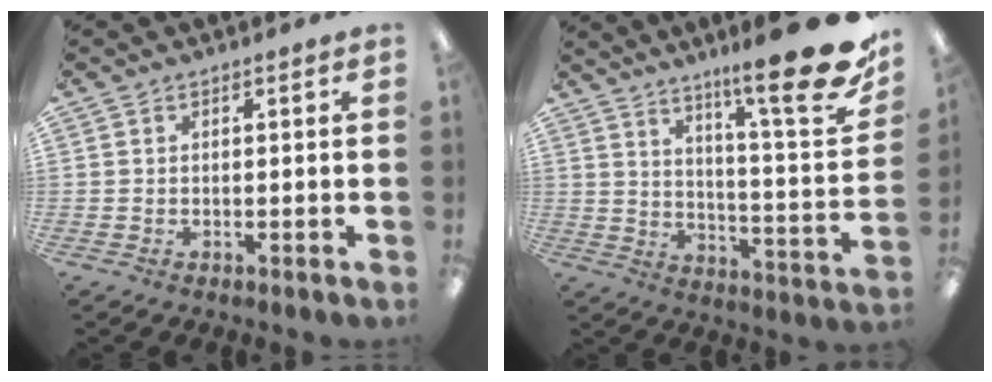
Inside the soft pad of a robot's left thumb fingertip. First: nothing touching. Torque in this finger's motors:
{"motor_torque": [0.66, 0.34, 1.47, -1.30, 0.11]}